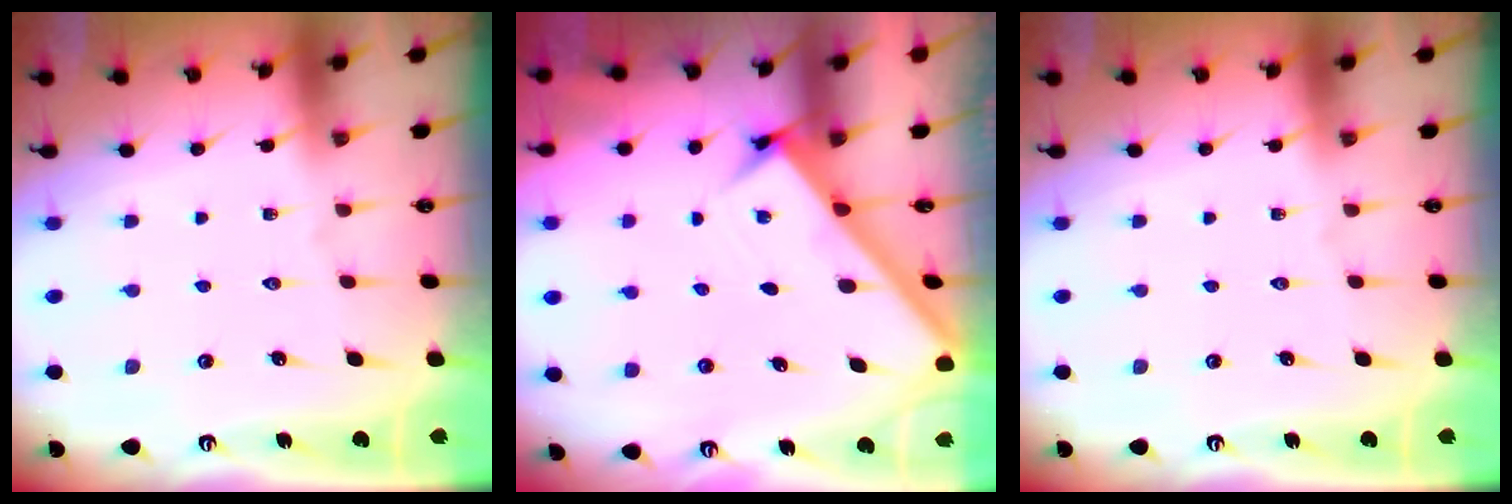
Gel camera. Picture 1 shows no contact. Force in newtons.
{"total": 2.5, "press": 2.5, "slide": 0.3}
{"total": 0.0}